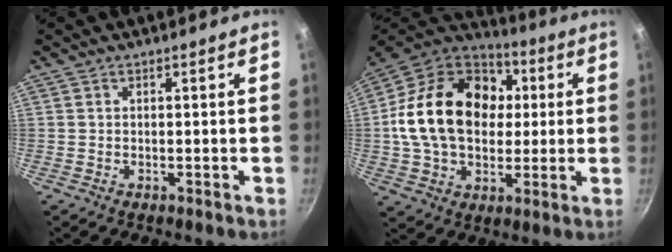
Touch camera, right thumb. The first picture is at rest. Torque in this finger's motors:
{"motor_torque": [-0.67, 1.71, 1.43, -0.15, 0.35]}